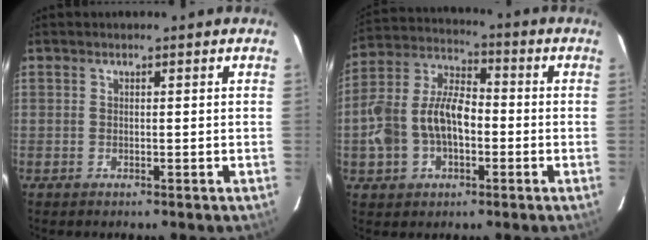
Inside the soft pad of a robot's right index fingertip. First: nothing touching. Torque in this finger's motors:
{"motor_torque": [0.51, -0.16, 0.39, 0.12]}